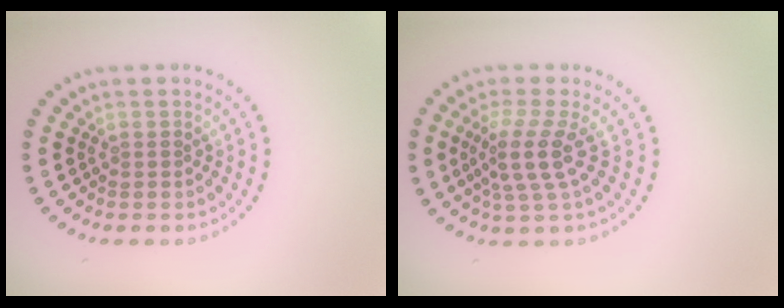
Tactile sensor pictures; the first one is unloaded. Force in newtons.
{"total": 3.5, "press": 2.5, "slide": 2.5}